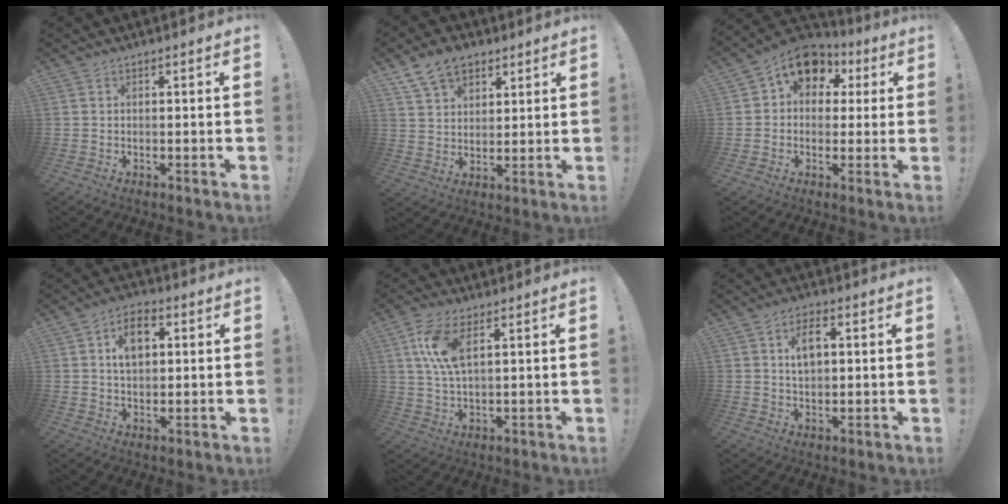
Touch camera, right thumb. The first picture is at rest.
{"total": 10.4, "force": [6.6, 6.6, 4.4], "torque": [-0.071, -0.030, 0.127]}
{"total": 11.6, "force": [5.2, 8.5, 5.8], "torque": [-0.082, -0.022, 0.100]}
{"total": 8.6, "force": [2.6, 5.7, 6.0], "torque": [-0.083, 0.004, 0.043]}
{"total": 9.7, "force": [3.6, 4.2, 8.0], "torque": [-0.167, -0.009, 0.062]}
{"total": 6.9, "force": [1.8, 4.3, 5.2], "torque": [-0.073, 0.003, 0.027]}